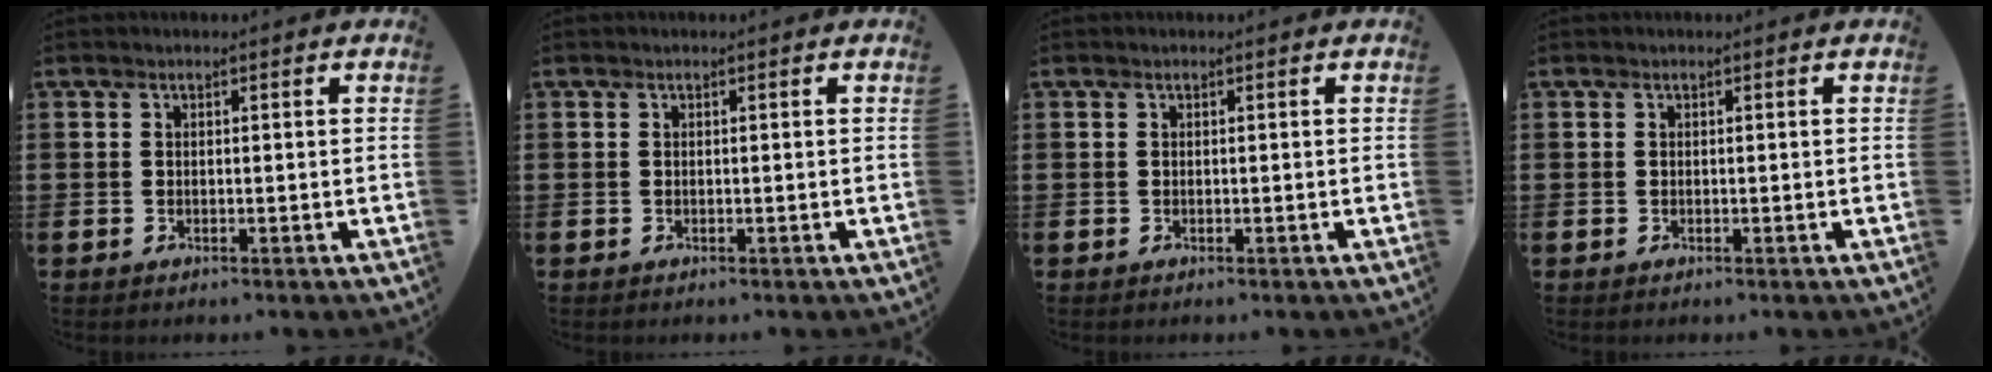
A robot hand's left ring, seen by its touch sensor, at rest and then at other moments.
{"total": 0.0}
{"total": 0.0}
{"total": 0.0}